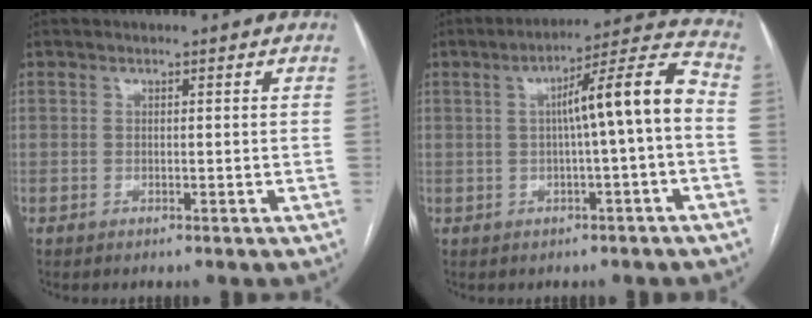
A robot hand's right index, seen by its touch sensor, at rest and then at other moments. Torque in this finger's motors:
{"motor_torque": [1.10, -0.09, 0.51, 0.08]}